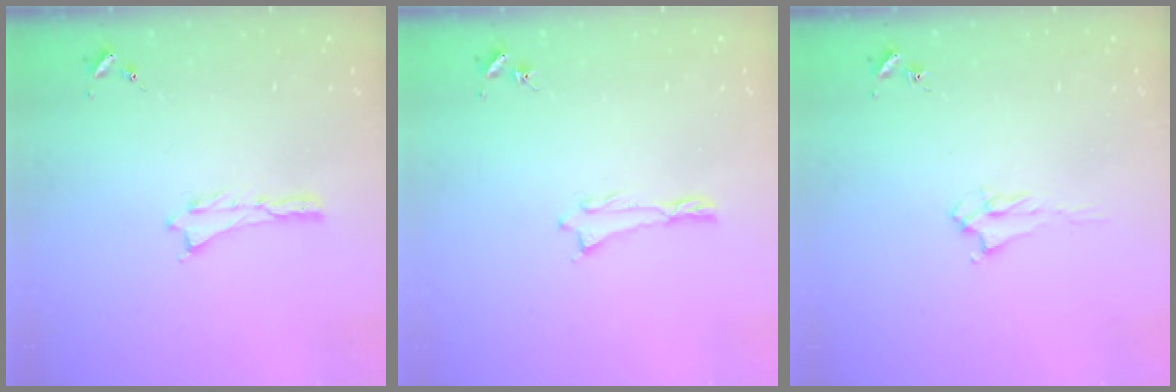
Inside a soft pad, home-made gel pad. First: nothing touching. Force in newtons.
{"total": 0.0}
{"total": 2.2, "press": 2.2, "slide": 0.4}